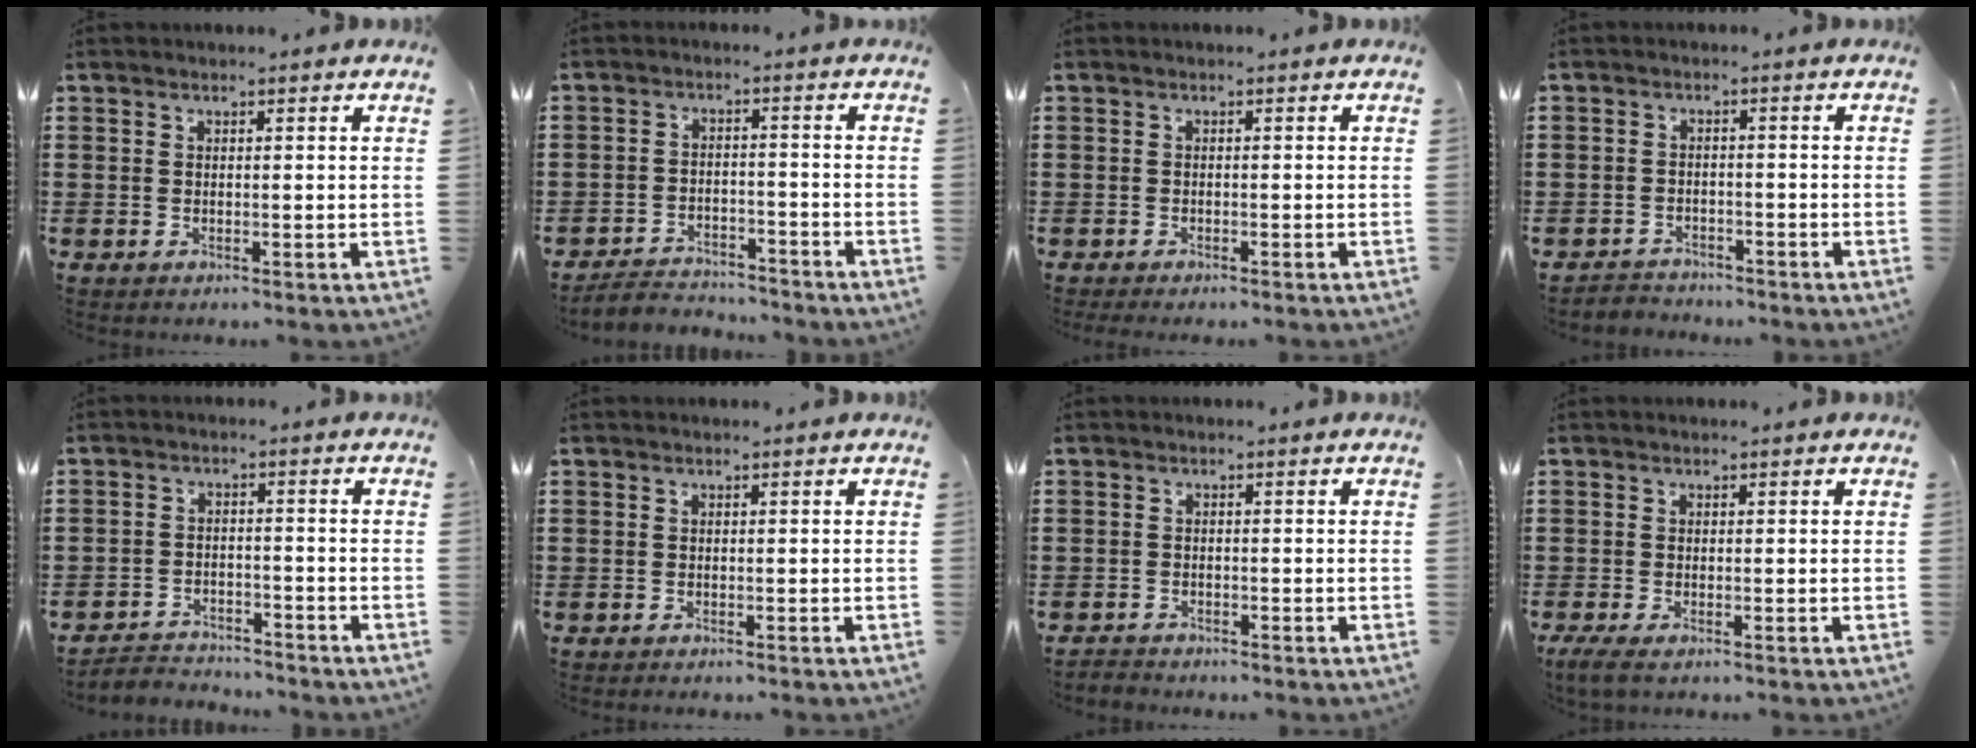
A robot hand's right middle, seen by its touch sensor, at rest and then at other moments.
{"total": 3.8, "force": [-3.7, 0.8, -0.2], "torque": [-0.005, 0.001, -0.079]}
{"total": 0.9, "force": [-0.9, 0.3, 0.0], "torque": [-0.001, 0.000, -0.018]}
{"total": 2.6, "force": [-2.5, 0.7, -0.4], "torque": [0.000, -0.002, -0.056]}
{"total": 3.3, "force": [-3.2, 0.8, -0.3], "torque": [-0.005, 0.000, -0.069]}
{"total": 0.5, "force": [-0.4, 0.3, -0.1], "torque": [0.001, 0.001, -0.010]}
{"total": 1.6, "force": [-1.5, 0.5, -0.3], "torque": [0.000, 0.000, -0.034]}
{"total": 1.5, "force": [-1.1, 0.3, 1.0], "torque": [-0.034, -0.007, -0.023]}